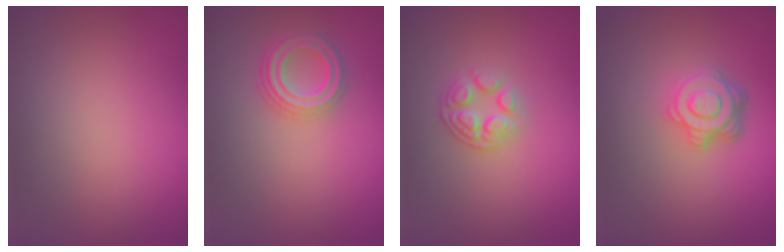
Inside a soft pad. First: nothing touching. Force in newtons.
{"total": 2.9, "press": 2.9, "slide": 0.5}
{"total": 2.6, "press": 2.5, "slide": 0.9}
{"total": 4.7, "press": 3.4, "slide": 3.3}